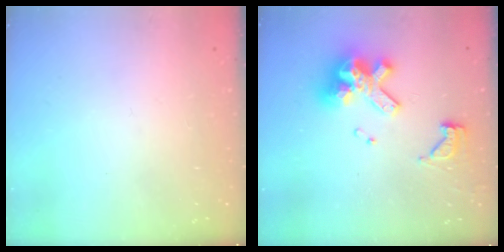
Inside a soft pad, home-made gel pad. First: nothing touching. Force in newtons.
{"total": 13.5, "press": 13.4, "slide": 1.5}